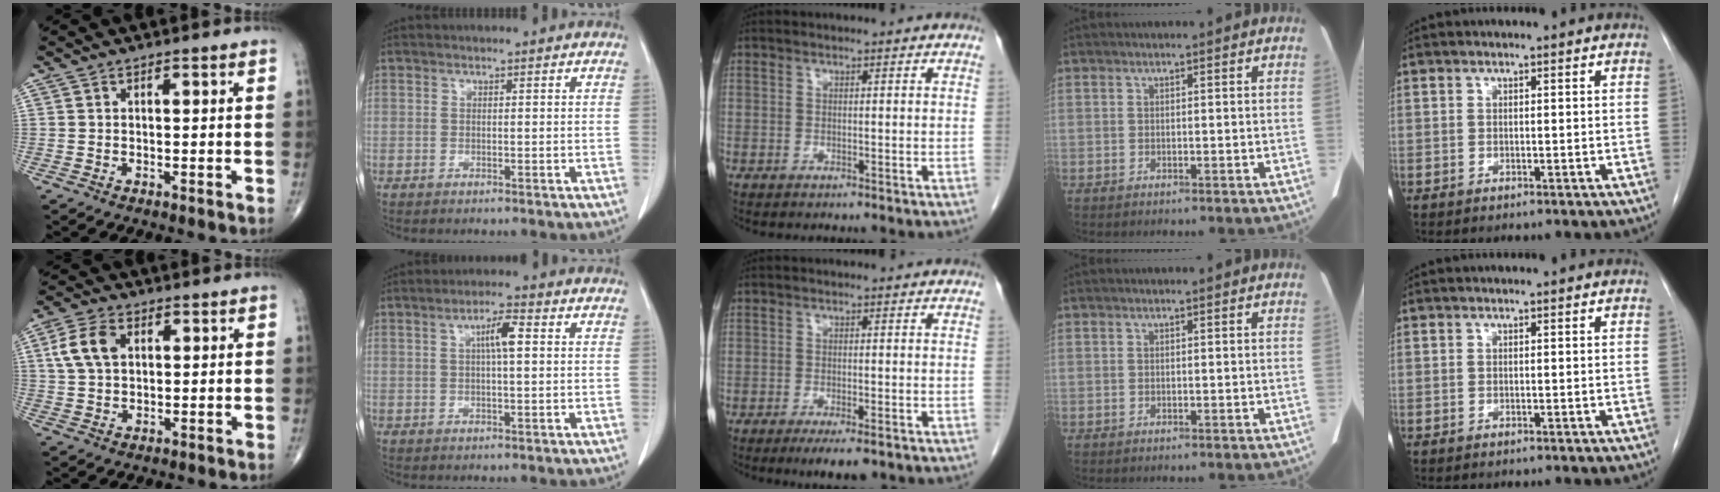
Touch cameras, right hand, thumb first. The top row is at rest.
{"thumb": {"total": 7.2, "force": [2.0, 4.6, 5.1], "torque": [-0.102, 0.006, 0.037]}, "index": {"total": 4.2, "force": [0.9, 0.5, 4.1], "torque": [-0.072, 0.008, 0.014]}, "middle": {"total": 4.6, "force": [-3.1, 1.0, 3.3], "torque": [-0.043, -0.009, -0.042]}}